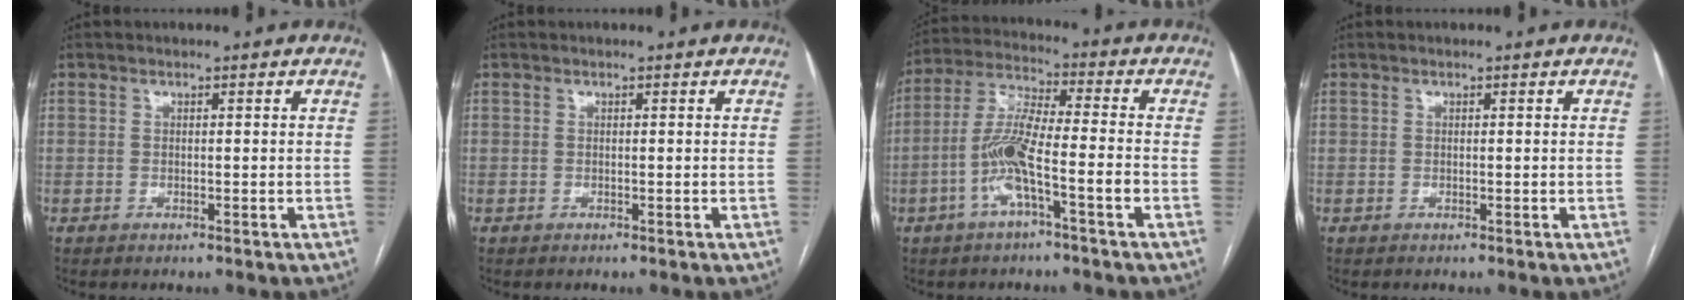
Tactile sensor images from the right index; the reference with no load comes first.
{"total": 0.0}
{"total": 9.6, "force": [-3.5, 0.8, 9.0], "torque": [-0.184, 0.015, -0.071]}
{"total": 0.0}